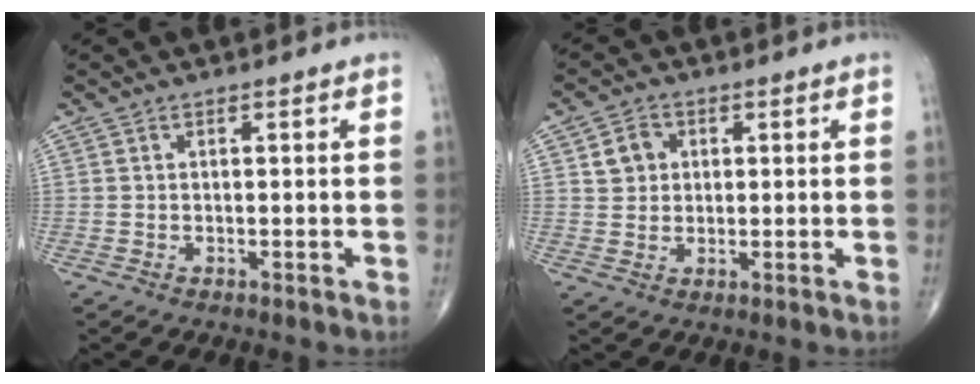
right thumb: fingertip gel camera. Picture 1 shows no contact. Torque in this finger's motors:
{"motor_torque": [-0.07, 0.08, 0.12, -0.02, 0.01]}